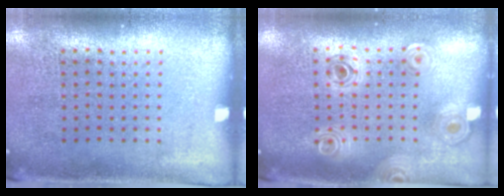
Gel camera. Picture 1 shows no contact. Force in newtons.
{"total": 0.7, "press": 0.7, "slide": 0.2}